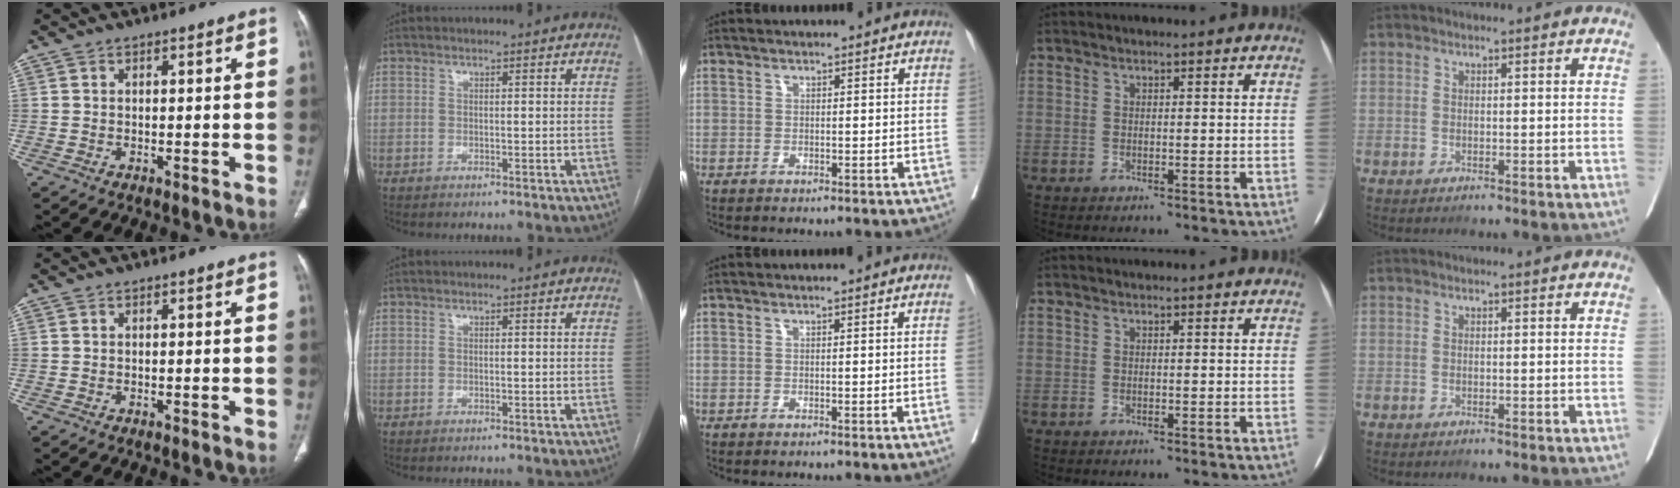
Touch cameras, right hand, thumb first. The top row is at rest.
{"middle": {"total": 0.8, "force": [0.0, -0.4, 0.7], "torque": [-0.003, 0.001, 0.001]}}